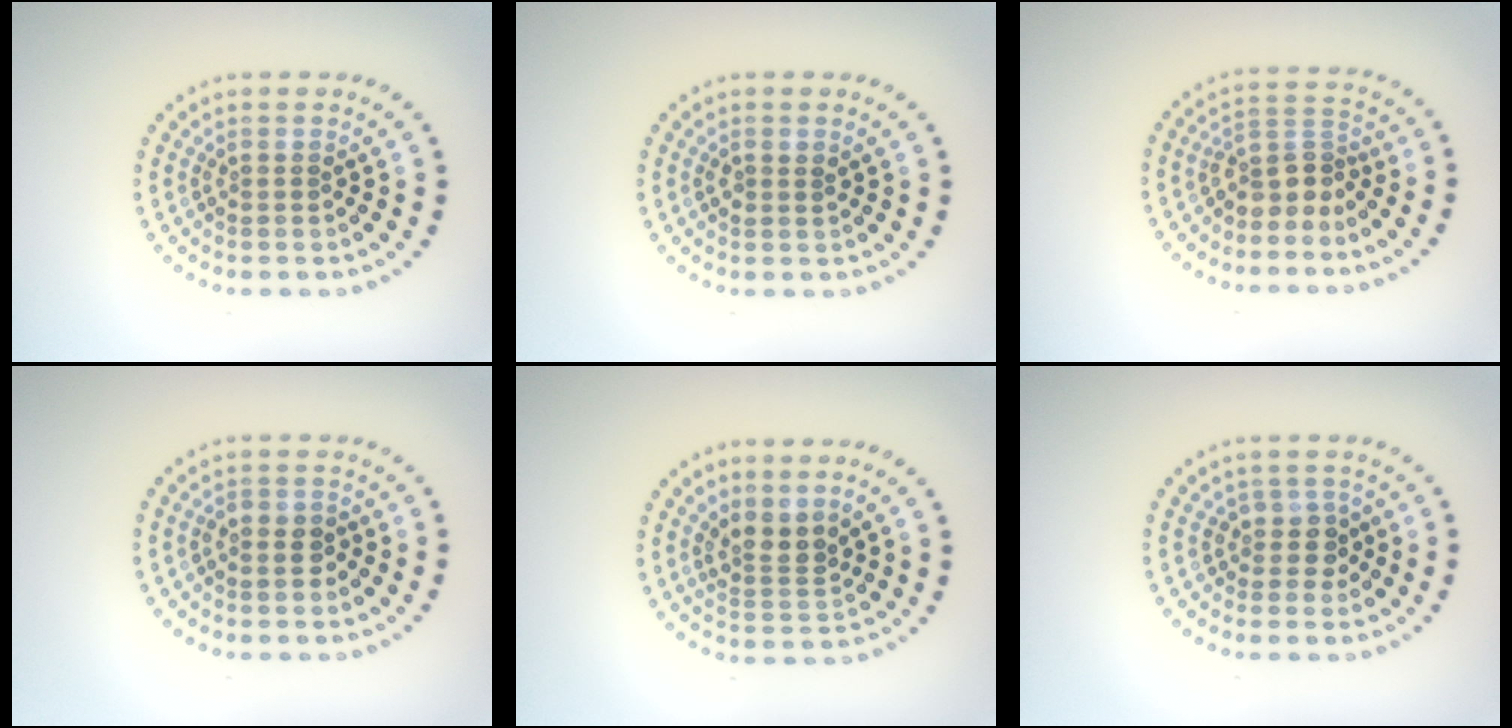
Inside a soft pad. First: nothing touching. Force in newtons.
{"total": 1.1, "press": 1.0, "slide": 0.4}
{"total": 3.0, "press": 2.3, "slide": 1.9}
{"total": 1.3, "press": 1.3, "slide": 0.4}
{"total": 2.6, "press": 2.0, "slide": 1.7}
{"total": 1.9, "press": 1.6, "slide": 1.1}